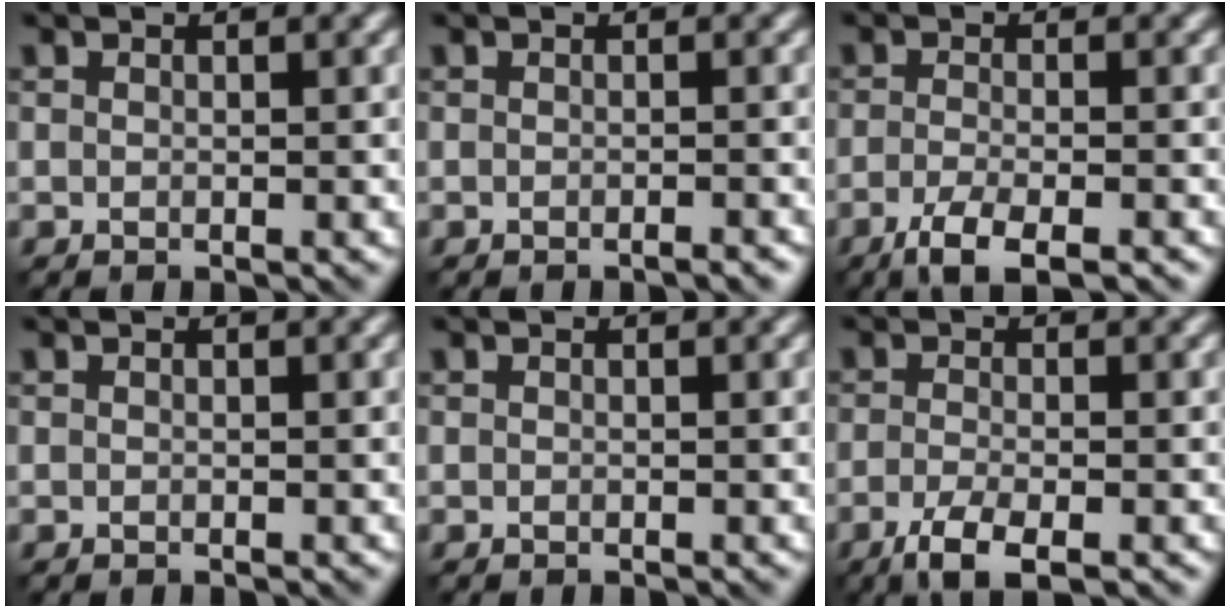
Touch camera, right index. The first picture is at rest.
{"total": 0.8, "force": [-0.6, 0.1, 0.5], "torque": [-0.003, 0.002, -0.011]}
{"total": 3.8, "force": [-2.3, 0.9, 2.8], "torque": [-0.054, -0.009, -0.050]}
{"total": 0.0}
{"total": 0.0}
{"total": 3.4, "force": [-1.9, 0.9, 2.7], "torque": [-0.057, -0.008, -0.042]}